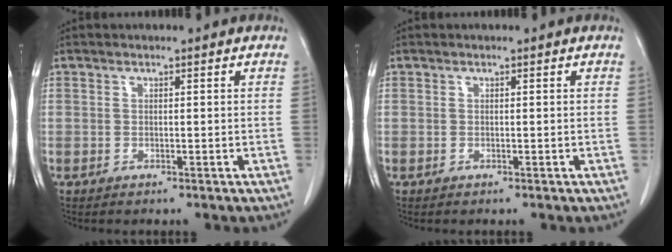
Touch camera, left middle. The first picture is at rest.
{"total": 0.0}